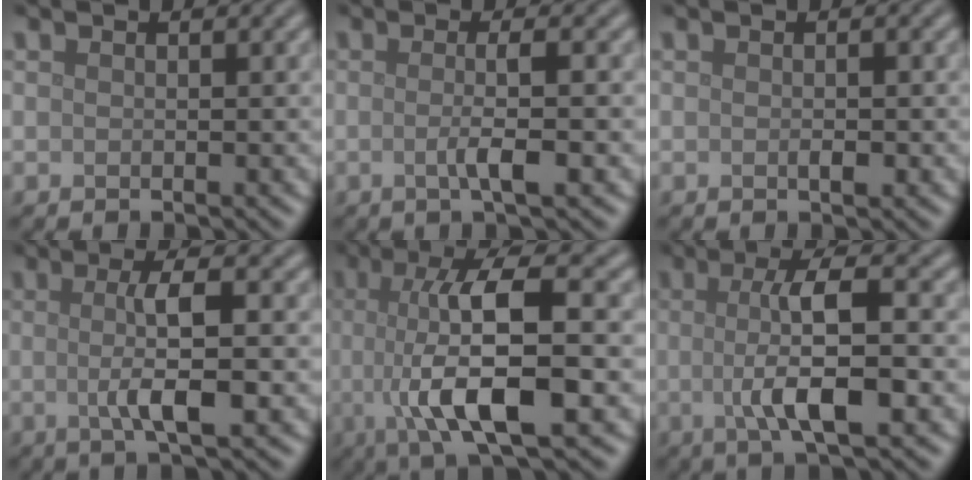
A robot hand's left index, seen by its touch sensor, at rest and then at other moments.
{"total": 3.0, "force": [-0.3, 0.6, 2.9], "torque": [-0.046, -0.005, -0.009]}
{"total": 1.0, "force": [-0.2, 0.4, 1.0], "torque": [-0.016, -0.001, -0.001]}
{"total": 4.6, "force": [-0.2, 0.9, 4.5], "torque": [-0.076, -0.002, -0.006]}
{"total": 9.9, "force": [-0.9, 2.8, 9.4], "torque": [-0.151, -0.001, -0.016]}
{"total": 6.4, "force": [-0.5, 1.5, 6.2], "torque": [-0.102, -0.001, -0.011]}